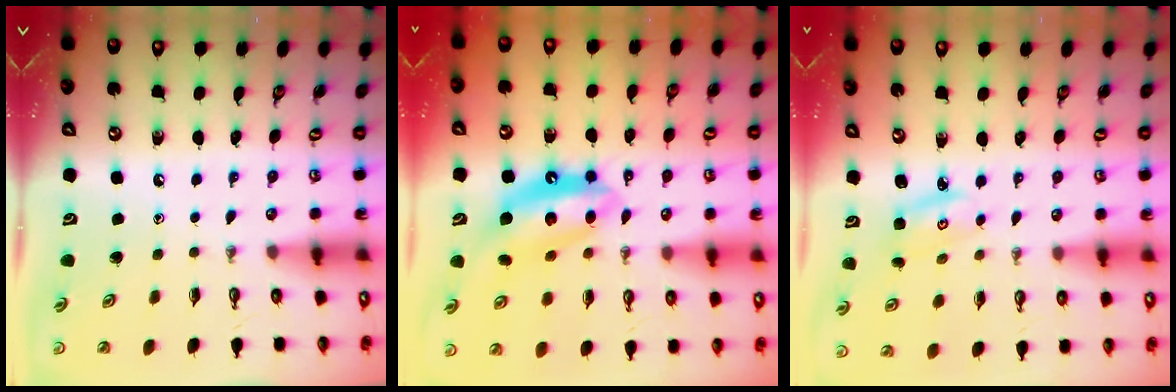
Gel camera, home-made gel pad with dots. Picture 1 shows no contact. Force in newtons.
{"total": 12.0, "press": 12.0, "slide": 0.9}
{"total": 2.9, "press": 2.9, "slide": 0.4}